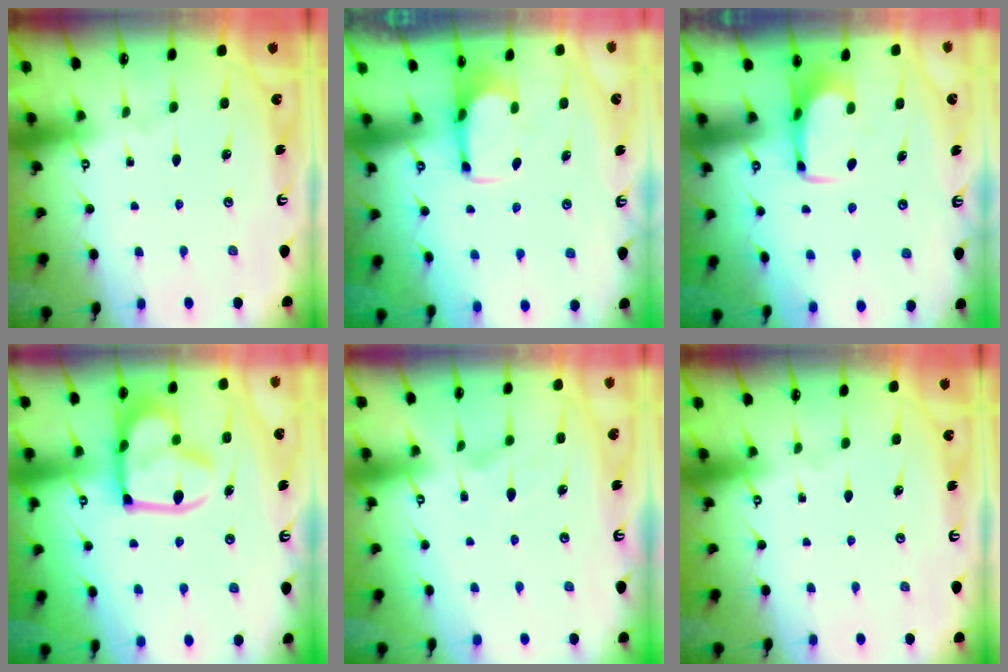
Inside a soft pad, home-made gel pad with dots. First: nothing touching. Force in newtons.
{"total": 2.7, "press": 2.5, "slide": 0.9}
{"total": 1.5, "press": 1.5, "slide": 0.5}
{"total": 16.0, "press": 16.0, "slide": 1.4}
{"total": 1.8, "press": 1.3, "slide": 1.2}
{"total": 0.0}